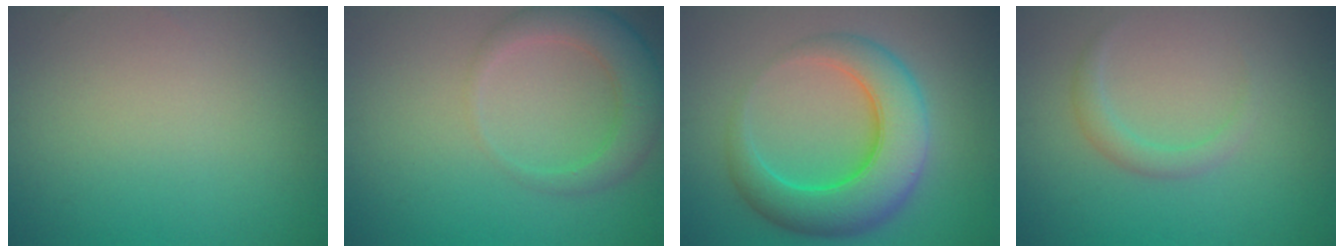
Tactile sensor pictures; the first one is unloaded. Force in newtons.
{"total": 4.3, "press": 4.3, "slide": 0.3}
{"total": 8.1, "press": 8.1, "slide": 0.2}
{"total": 1.7, "press": 1.7, "slide": 0.1}